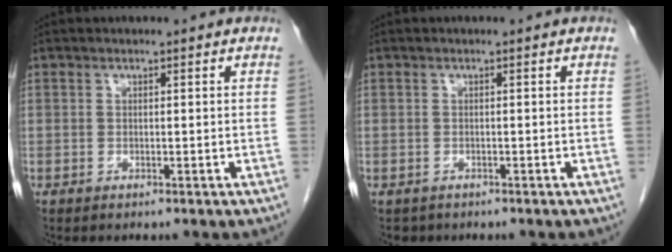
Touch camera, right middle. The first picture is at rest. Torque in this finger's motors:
{"motor_torque": [-0.35, 0.04, -0.04, -0.01]}